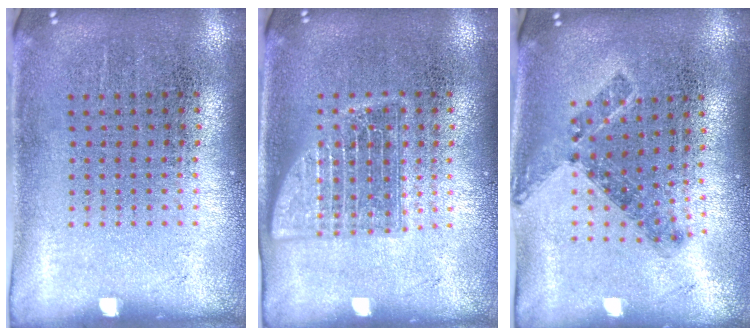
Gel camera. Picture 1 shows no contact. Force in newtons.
{"total": 2.4, "press": 2.3, "slide": 0.5}
{"total": 0.8, "press": 0.8, "slide": 0.3}